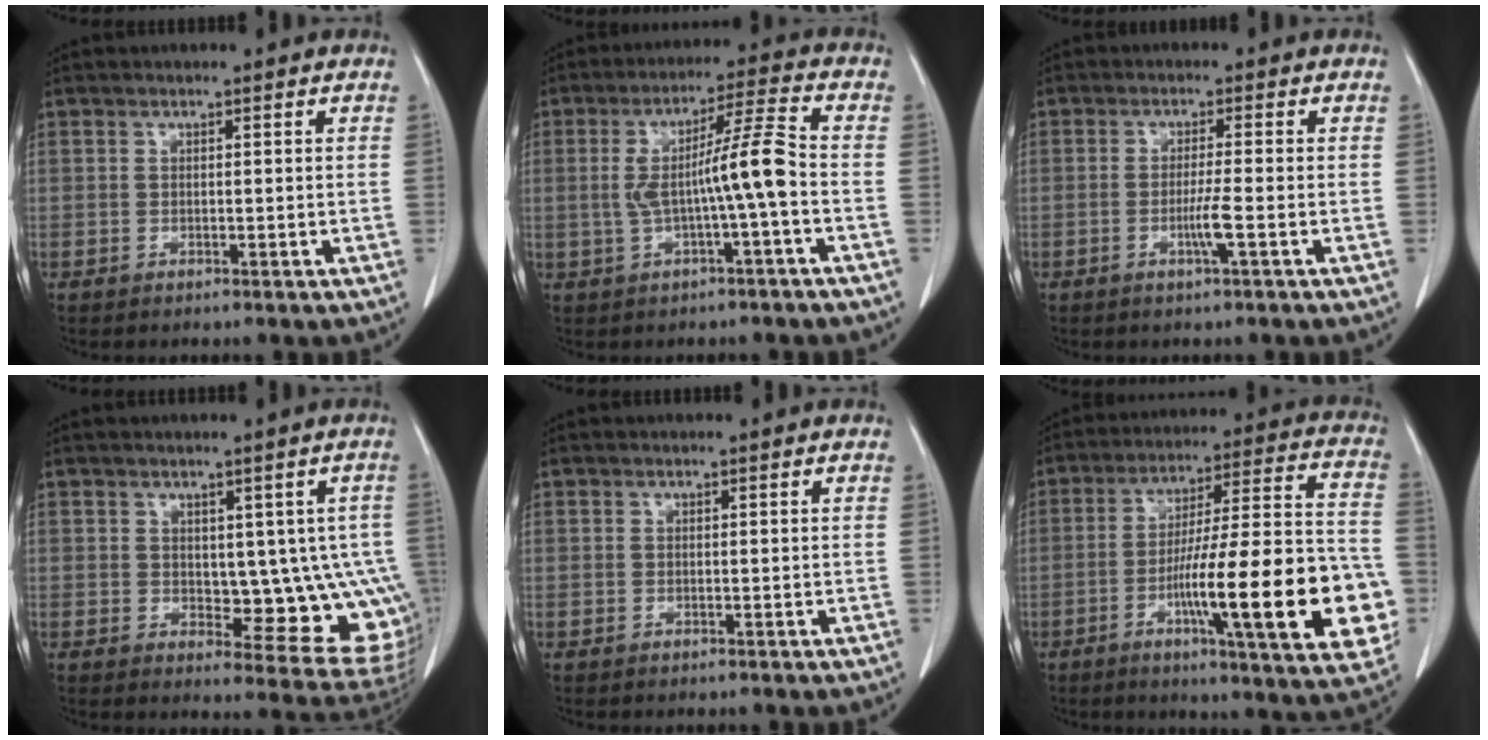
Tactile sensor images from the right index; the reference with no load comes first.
{"total": 8.8, "force": [-1.1, -0.3, 8.7], "torque": [-0.157, 0.023, -0.019]}
{"total": 3.3, "force": [-1.1, -0.6, 3.0], "torque": [-0.058, -0.006, -0.023]}
{"total": 11.0, "force": [0.3, 5.0, 9.8], "torque": [-0.097, -0.004, 0.016]}
{"total": 0.0}
{"total": 24.1, "force": [-6.8, 2.9, 23.0], "torque": [-0.285, 0.007, -0.094]}